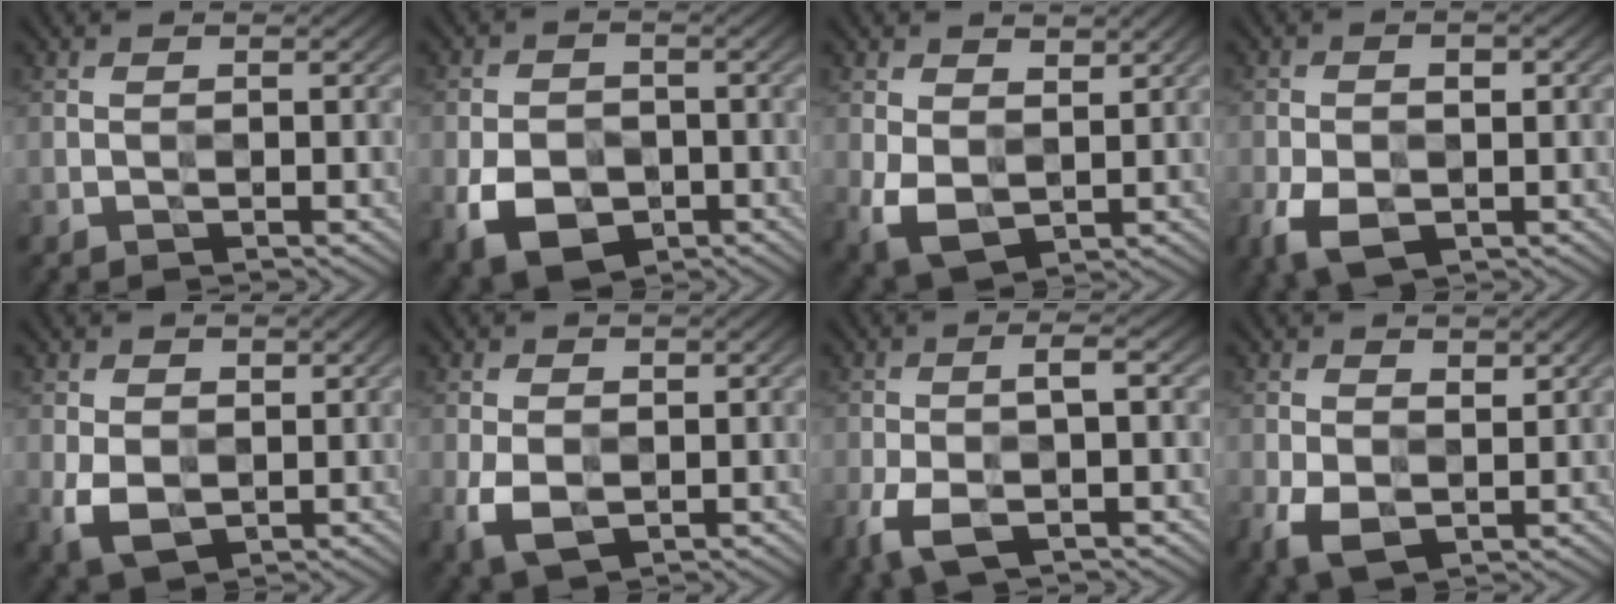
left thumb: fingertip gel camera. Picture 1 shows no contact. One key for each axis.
{"total": 7.1, "fx": -2.7, "fy": 5.1, "fz": 4.3, "tx": -0.089, "ty": -0.019, "tz": -0.050}
{"total": 6.3, "fx": 1.3, "fy": 4.4, "fz": 4.3, "tx": -0.108, "ty": -0.012, "tz": 0.023}
{"total": 6.7, "fx": -2.1, "fy": 3.8, "fz": 5.1, "tx": -0.102, "ty": -0.012, "tz": -0.037}
{"total": 5.5, "fx": -0.1, "fy": 4.1, "fz": 3.7, "tx": -0.087, "ty": -0.009, "tz": -0.001}
{"total": 5.0, "fx": -0.9, "fy": 3.4, "fz": 3.6, "tx": -0.086, "ty": -0.011, "tz": -0.015}
{"total": 6.2, "fx": -2.3, "fy": 2.3, "fz": 5.2, "tx": -0.114, "ty": -0.001, "tz": -0.046}
{"total": 5.3, "fx": -0.2, "fy": 3.6, "fz": 3.9, "tx": -0.090, "ty": -0.009, "tz": -0.004}